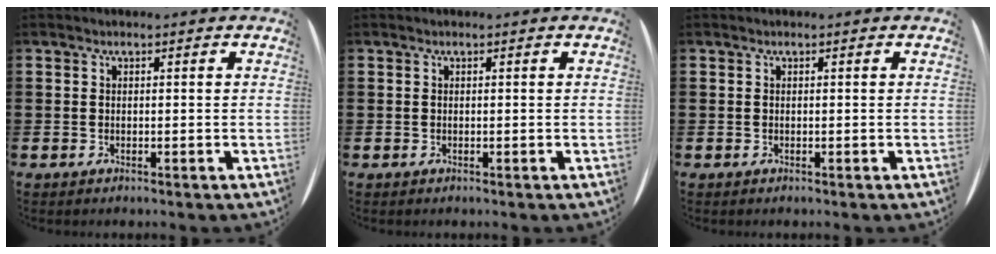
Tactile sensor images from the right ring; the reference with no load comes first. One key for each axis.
{"total": 0.0}
{"total": 0.0}